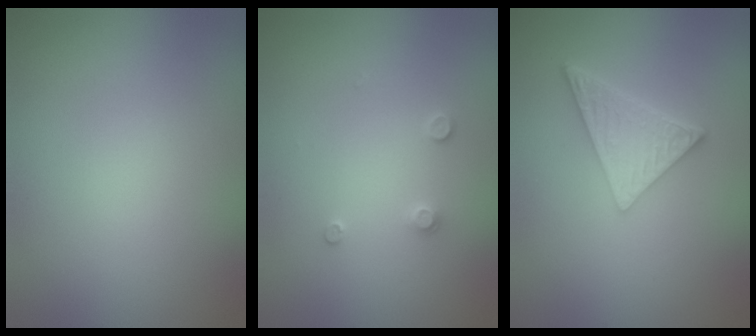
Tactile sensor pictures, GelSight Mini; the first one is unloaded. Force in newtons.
{"total": 1.0, "press": 1.0, "slide": 0.2}
{"total": 5.3, "press": 3.9, "slide": 3.6}